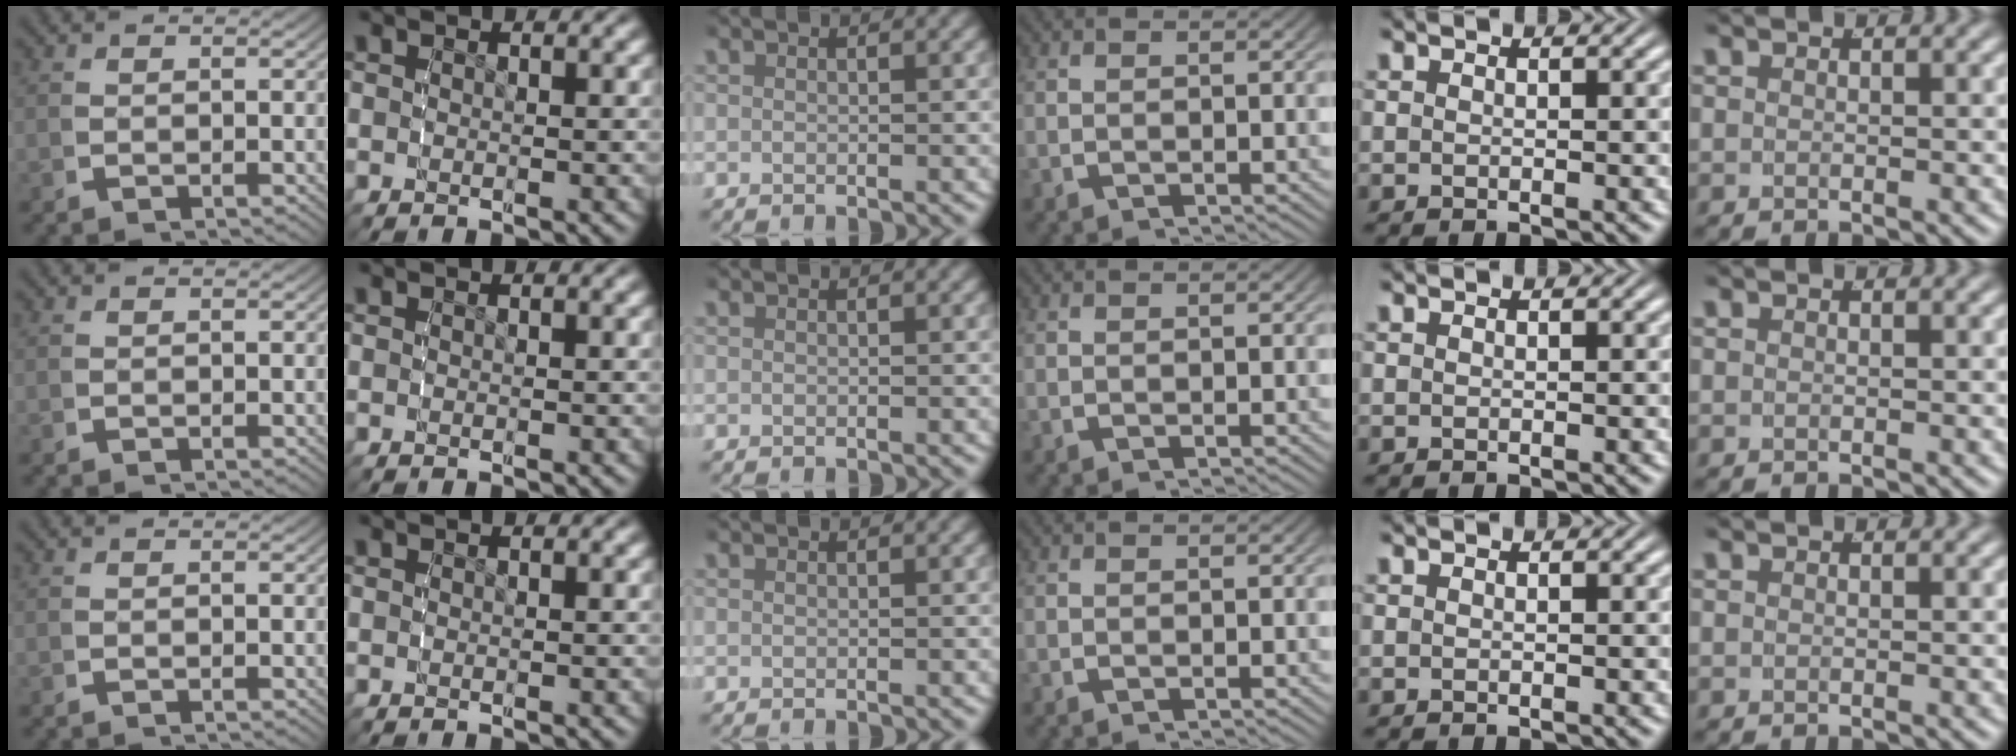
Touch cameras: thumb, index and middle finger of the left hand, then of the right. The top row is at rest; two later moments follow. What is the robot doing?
{"motion": "reach", "object": "router"}